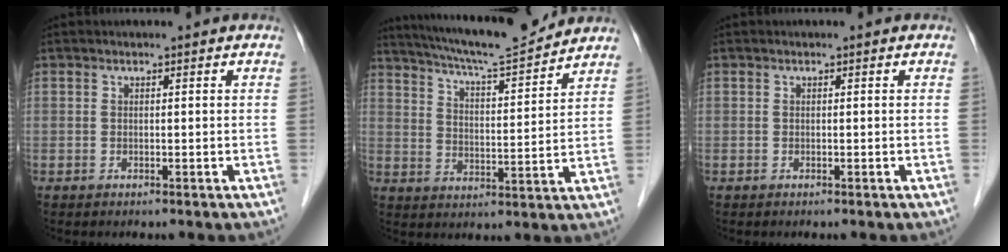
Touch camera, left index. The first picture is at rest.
{"total": 14.1, "force": [13.1, 0.3, 5.3], "torque": [-0.096, 0.001, 0.202]}
{"total": 0.0}